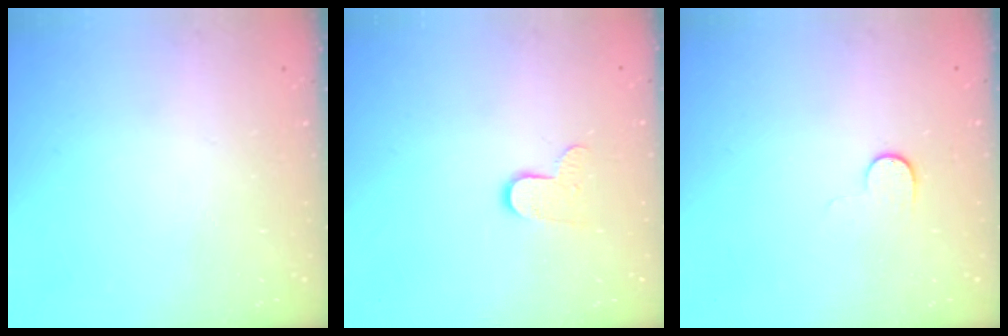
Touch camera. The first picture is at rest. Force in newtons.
{"total": 7.6, "press": 7.5, "slide": 0.3}
{"total": 4.6, "press": 4.6, "slide": 0.5}